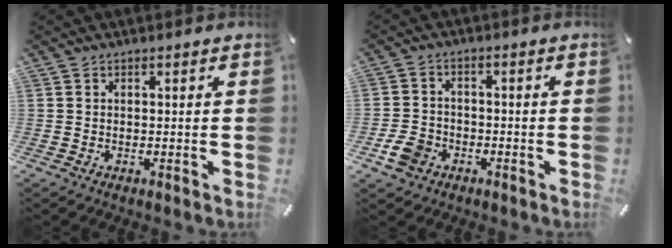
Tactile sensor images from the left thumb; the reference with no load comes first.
{"total": 5.8, "force": [-2.7, 4.5, 2.3], "torque": [-0.054, 0.010, -0.050]}